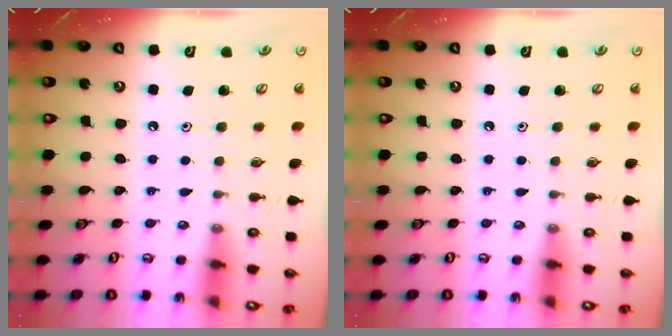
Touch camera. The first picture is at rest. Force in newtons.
{"total": 0.0}